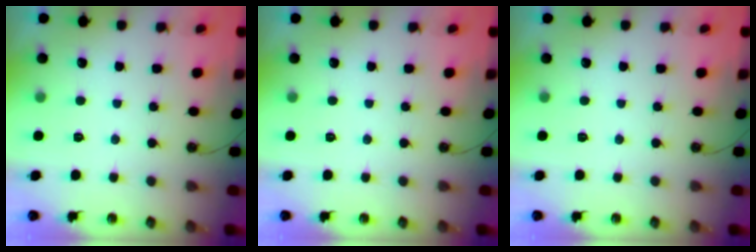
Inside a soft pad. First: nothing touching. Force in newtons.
{"total": 0.0}
{"total": 0.0}